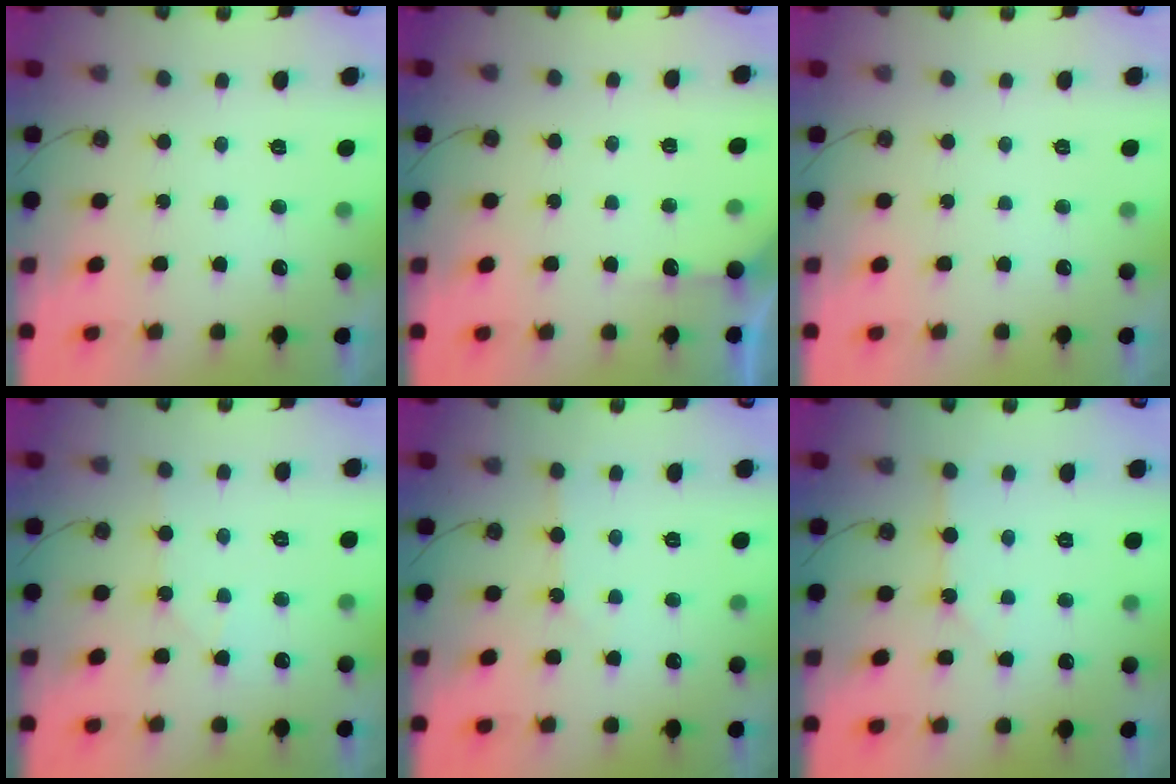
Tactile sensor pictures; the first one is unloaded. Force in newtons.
{"total": 2.7, "press": 2.7, "slide": 0.2}
{"total": 0.0}
{"total": 4.9, "press": 4.8, "slide": 0.8}
{"total": 2.5, "press": 2.4, "slide": 0.4}
{"total": 1.8, "press": 1.8, "slide": 0.1}